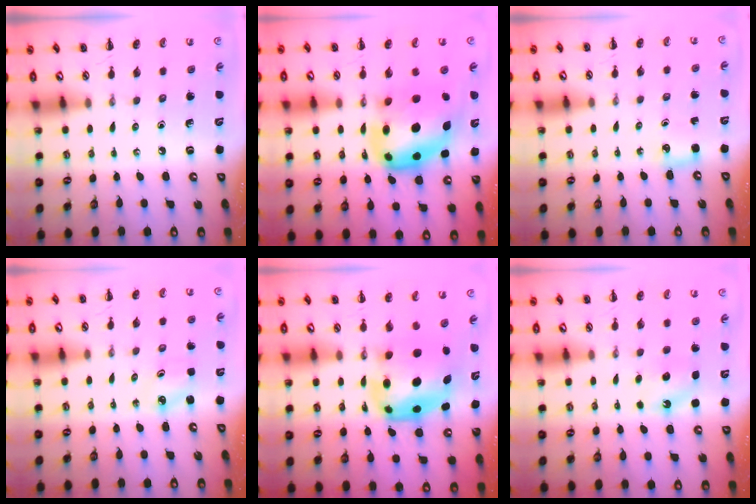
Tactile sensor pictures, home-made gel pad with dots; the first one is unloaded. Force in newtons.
{"total": 13.1, "press": 12.8, "slide": 3.2}
{"total": 3.6, "press": 3.4, "slide": 1.3}
{"total": 1.7, "press": 1.7, "slide": 0.2}
{"total": 6.7, "press": 6.5, "slide": 1.5}
{"total": 6.0, "press": 5.7, "slide": 1.8}